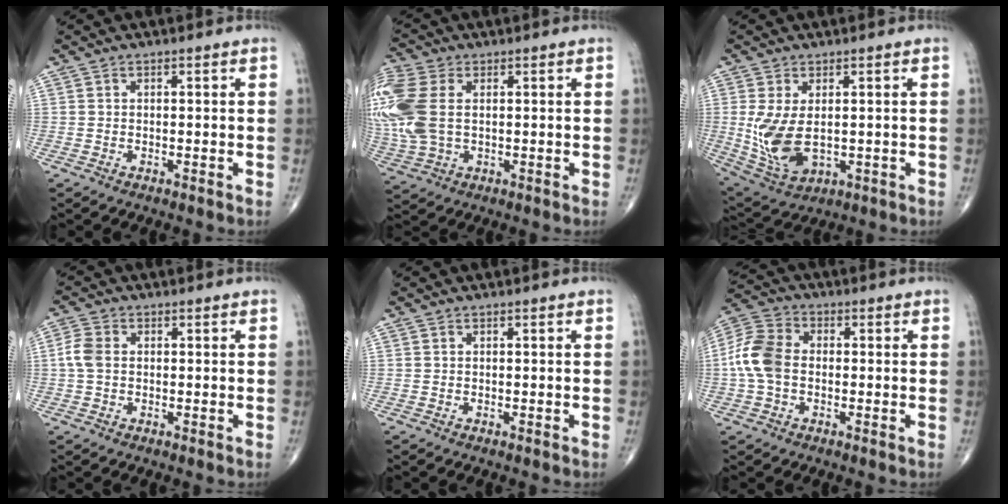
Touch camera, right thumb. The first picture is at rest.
{"total": 14.8, "force": [2.0, 9.5, 11.2], "torque": [-0.304, 0.008, 0.044]}
{"total": 10.3, "force": [0.0, 5.9, 8.4], "torque": [-0.171, -0.014, 0.019]}
{"total": 3.8, "force": [0.1, 2.6, 2.7], "torque": [-0.066, 0.009, -0.004]}
{"total": 0.0}
{"total": 9.4, "force": [-0.6, 6.5, 6.7], "torque": [-0.141, 0.027, -0.024]}